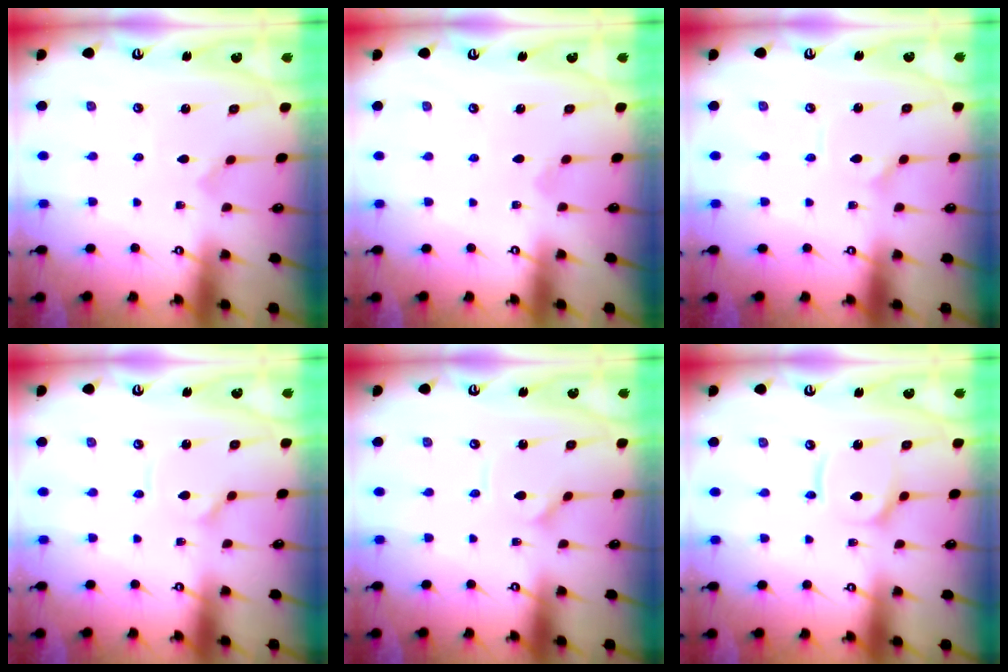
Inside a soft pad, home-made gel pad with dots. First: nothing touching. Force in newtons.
{"total": 1.5, "press": 1.5, "slide": 0.4}
{"total": 1.8, "press": 1.7, "slide": 0.5}
{"total": 2.9, "press": 2.8, "slide": 0.4}
{"total": 1.6, "press": 1.6, "slide": 0.1}
{"total": 8.2, "press": 8.2, "slide": 0.8}